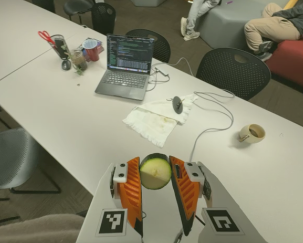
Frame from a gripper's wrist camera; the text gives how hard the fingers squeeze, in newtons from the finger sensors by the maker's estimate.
{"total": 10.3, "left": 10.6, "right": 10.0}